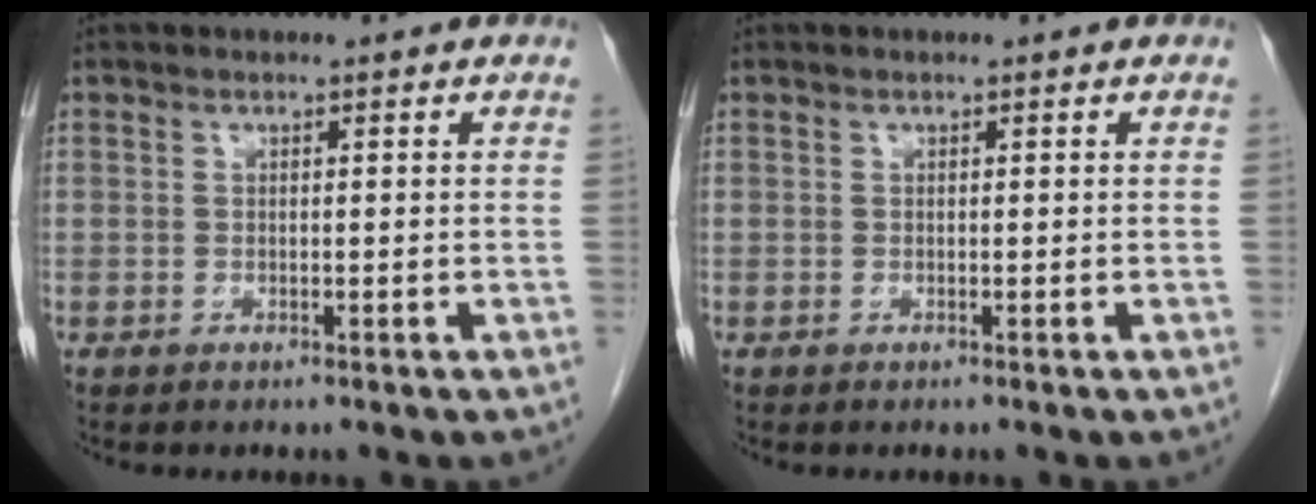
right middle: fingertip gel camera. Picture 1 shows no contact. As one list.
[{"total": 0.0}]